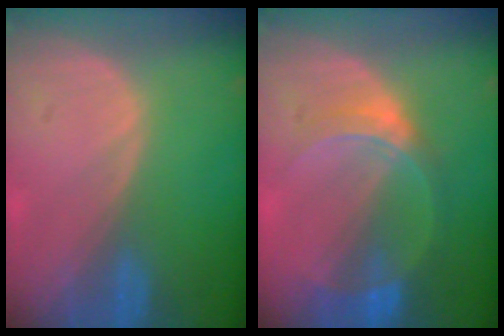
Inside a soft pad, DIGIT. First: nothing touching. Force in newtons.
{"total": 6.8, "press": 6.0, "slide": 3.2}